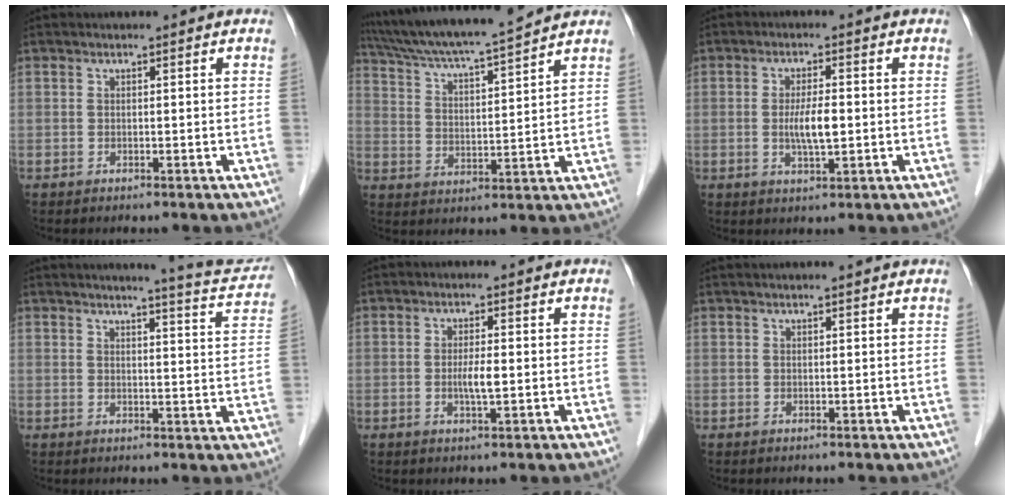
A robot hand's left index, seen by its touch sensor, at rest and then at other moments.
{"total": 14.5, "force": [13.1, -0.5, 6.1], "torque": [-0.116, 0.012, 0.218]}
{"total": 4.8, "force": [-0.3, 0.7, 4.8], "torque": [-0.096, -0.007, -0.005]}
{"total": 8.6, "force": [8.0, 0.2, 3.1], "torque": [-0.038, -0.020, 0.076]}
{"total": 2.8, "force": [-0.4, 0.4, 2.8], "torque": [-0.056, -0.003, -0.007]}
{"total": 2.3, "force": [2.1, 0.0, 1.0], "torque": [-0.011, 0.019, 0.030]}